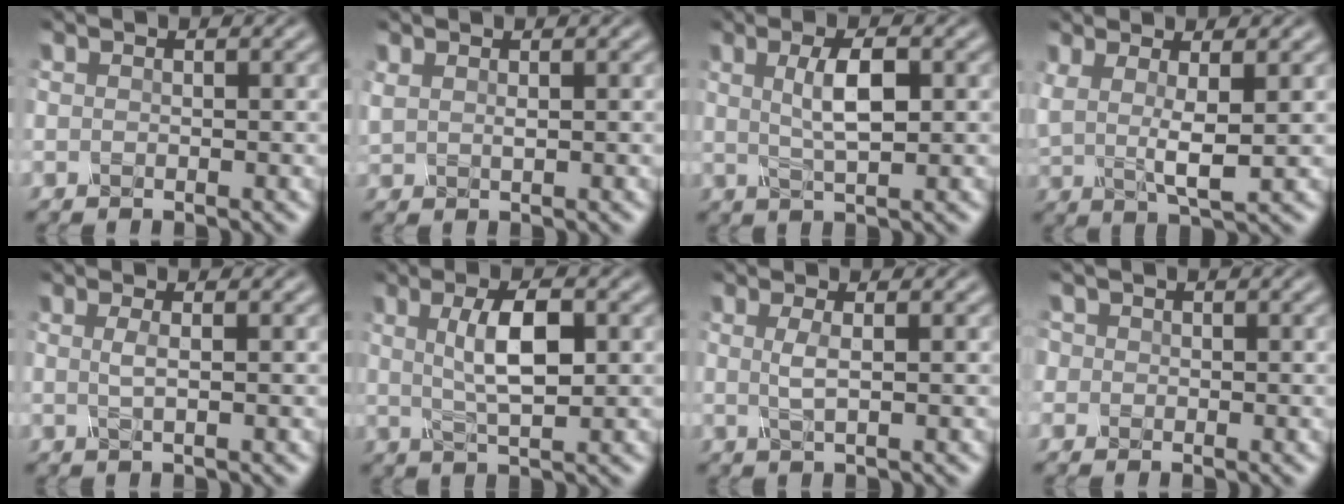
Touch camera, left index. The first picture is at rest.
{"total": 1.1, "force": [0.7, 0.3, 0.7], "torque": [-0.021, -0.001, 0.020]}
{"total": 4.0, "force": [0.8, 1.0, 3.8], "torque": [-0.070, 0.003, 0.015]}
{"total": 3.8, "force": [1.2, 0.9, 3.5], "torque": [-0.077, -0.008, 0.024]}
{"total": 1.4, "force": [0.3, 0.4, 1.3], "torque": [-0.025, 0.001, 0.002]}
{"total": 5.0, "force": [1.0, 1.4, 4.7], "torque": [-0.086, 0.005, 0.020]}
{"total": 1.8, "force": [0.3, 0.5, 1.7], "torque": [-0.033, -0.001, 0.005]}
{"total": 1.4, "force": [0.3, 1.3, 0.4], "torque": [-0.008, 0.005, -0.005]}